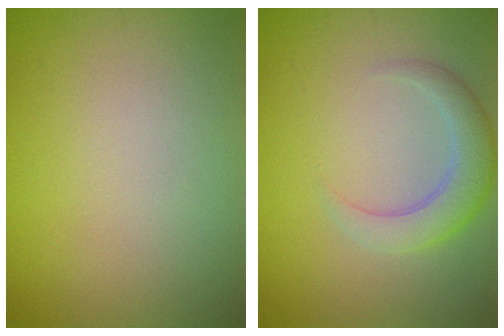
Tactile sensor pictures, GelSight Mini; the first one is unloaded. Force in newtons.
{"total": 3.5, "press": 3.5, "slide": 0.2}